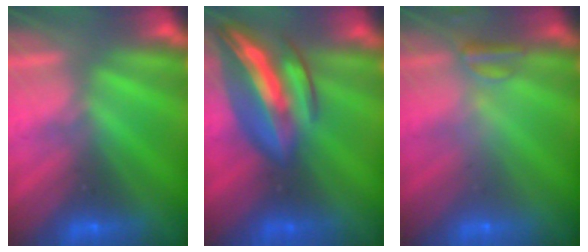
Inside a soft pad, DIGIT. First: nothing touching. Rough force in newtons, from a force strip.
{"total": 7.3}
{"total": 2.4}